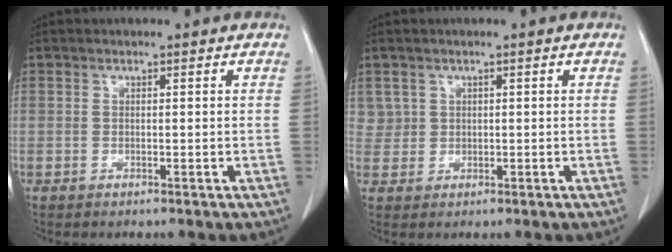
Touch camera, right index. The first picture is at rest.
{"total": 2.4, "force": [1.1, 2.1, -0.2], "torque": [0.020, 0.004, 0.015]}